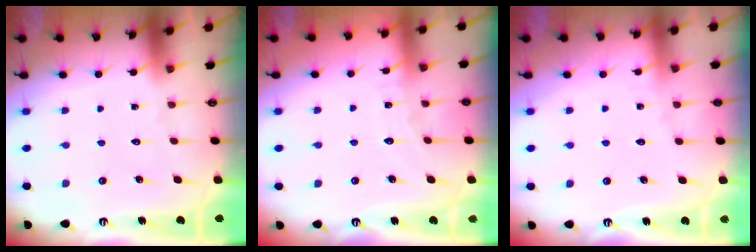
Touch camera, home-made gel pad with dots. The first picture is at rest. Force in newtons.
{"total": 4.3, "press": 4.3, "slide": 0.1}
{"total": 3.0, "press": 3.0, "slide": 0.3}